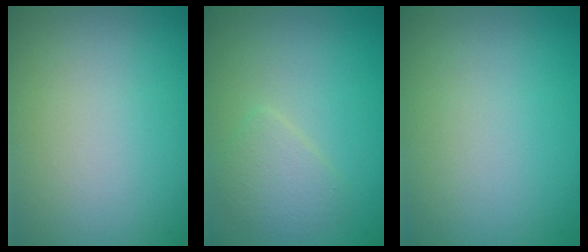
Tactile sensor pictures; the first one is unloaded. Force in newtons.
{"total": 2.0, "press": 2.0, "slide": 0.0}
{"total": 0.0}